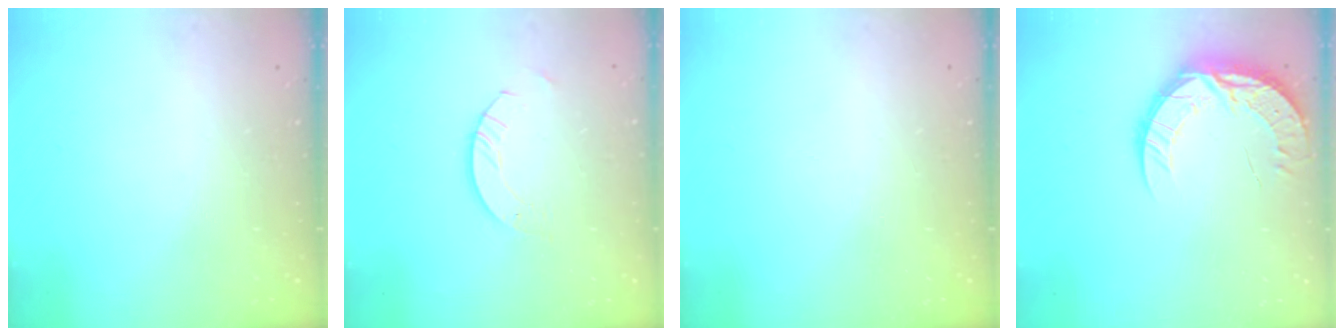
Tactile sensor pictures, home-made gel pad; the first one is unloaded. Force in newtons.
{"total": 4.8, "press": 4.8, "slide": 0.4}
{"total": 0.0}
{"total": 13.0, "press": 12.9, "slide": 1.0}